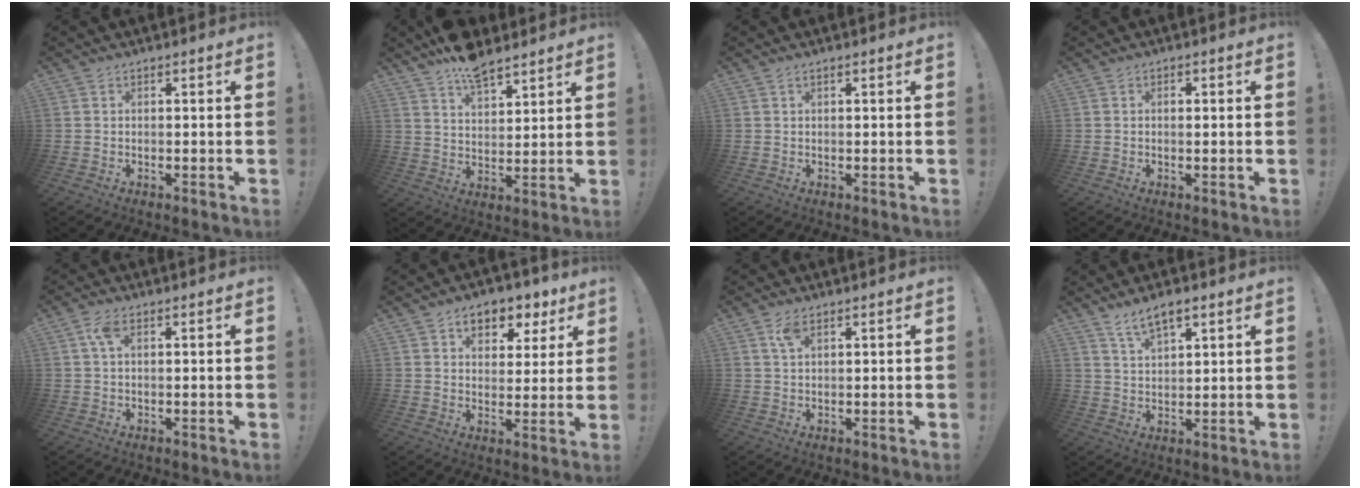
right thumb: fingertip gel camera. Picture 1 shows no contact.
{"total": 10.0, "force": [7.9, 4.4, 4.4], "torque": [-0.078, -0.047, 0.147]}
{"total": 0.7, "force": [0.3, 0.1, 0.6], "torque": [-0.017, 0.003, 0.006]}
{"total": 0.7, "force": [0.1, 0.4, 0.6], "torque": [-0.004, 0.000, 0.000]}
{"total": 3.7, "force": [1.2, 1.6, 3.1], "torque": [-0.064, 0.005, 0.020]}
{"total": 8.9, "force": [5.1, 5.7, 4.5], "torque": [-0.052, -0.032, 0.090]}
{"total": 3.4, "force": [1.9, 1.4, 2.5], "torque": [-0.044, -0.003, 0.032]}
{"total": 6.7, "force": [4.8, 2.2, 4.2], "torque": [-0.070, -0.021, 0.085]}